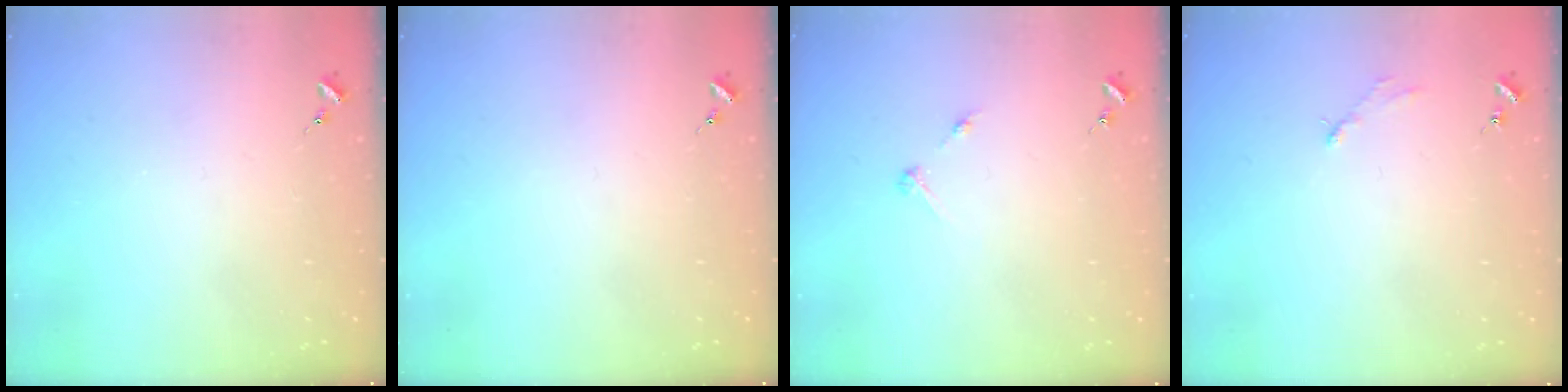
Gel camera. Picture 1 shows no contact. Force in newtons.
{"total": 0.0}
{"total": 2.8, "press": 2.8, "slide": 0.3}
{"total": 2.9, "press": 2.9, "slide": 0.4}